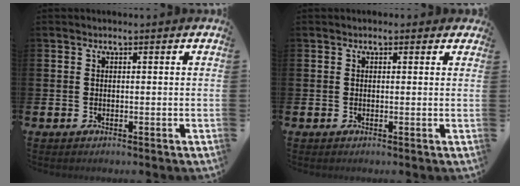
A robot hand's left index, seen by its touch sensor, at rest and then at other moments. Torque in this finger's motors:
{"motor_torque": [0.92, -1.22, 0.27, 0.01]}